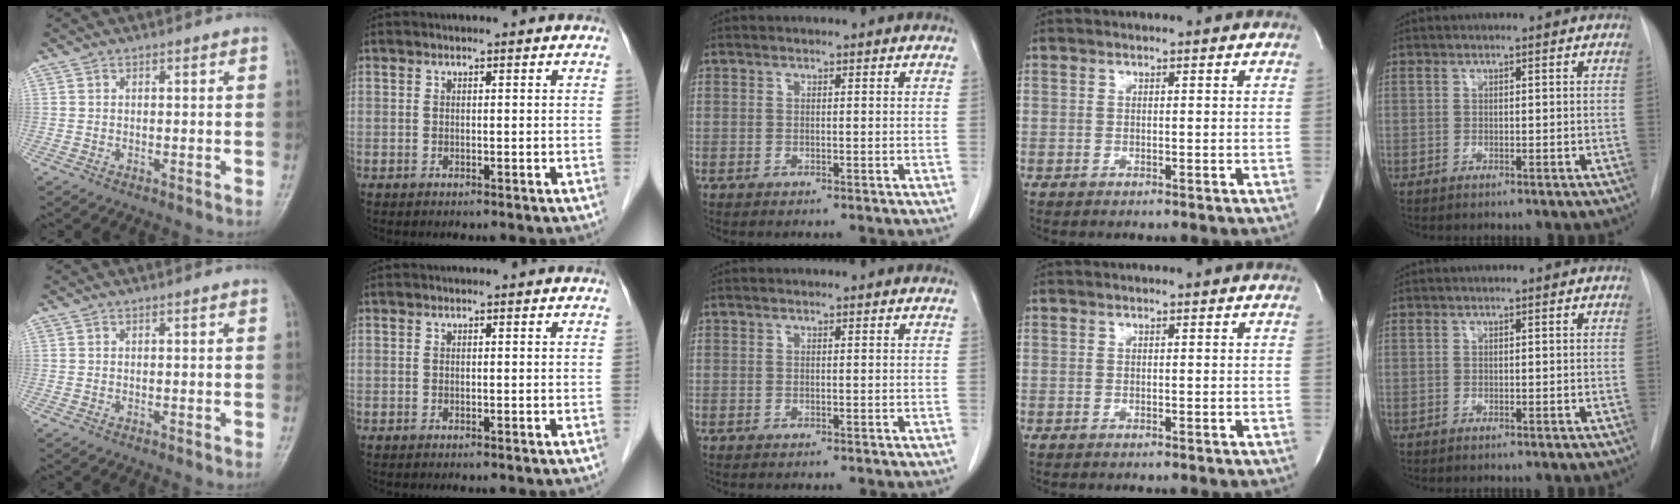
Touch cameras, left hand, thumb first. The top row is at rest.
{}